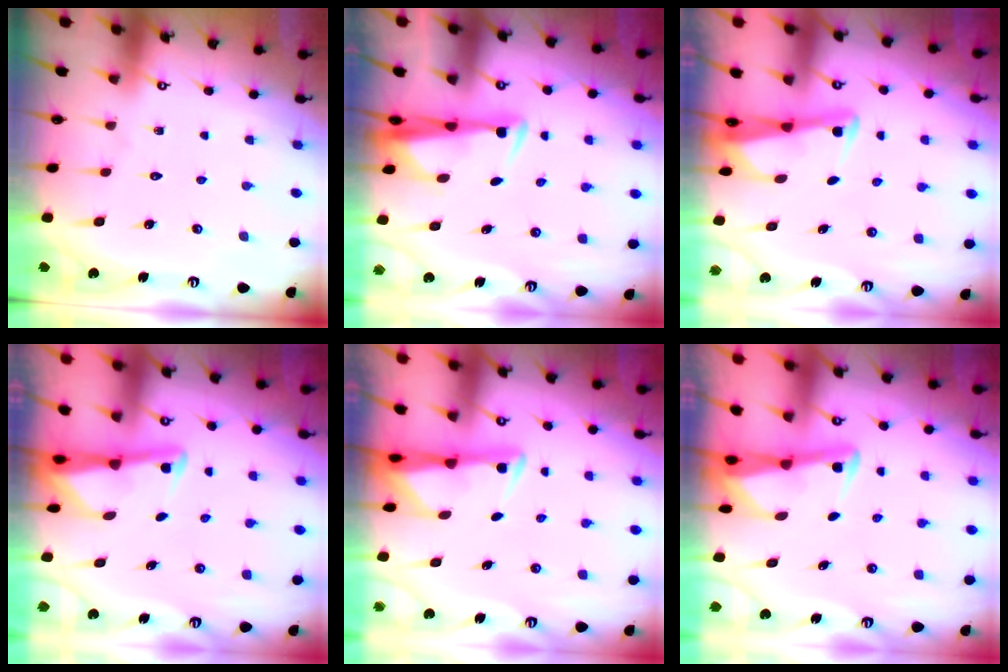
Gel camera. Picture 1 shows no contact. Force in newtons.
{"total": 3.2, "press": 3.1, "slide": 0.7}
{"total": 2.9, "press": 2.8, "slide": 0.3}
{"total": 2.9, "press": 2.9, "slide": 0.4}
{"total": 3.0, "press": 2.9, "slide": 0.5}
{"total": 3.1, "press": 3.1, "slide": 0.4}